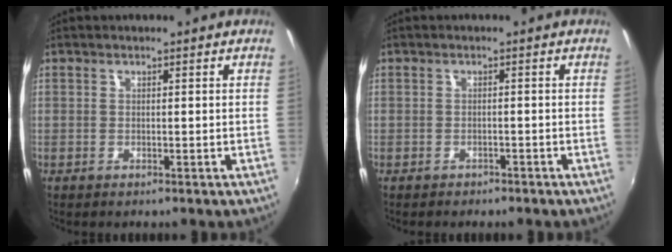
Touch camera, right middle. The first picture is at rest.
{"total": 2.3, "force": [-2.0, 1.0, 0.6], "torque": [-0.016, -0.010, -0.028]}